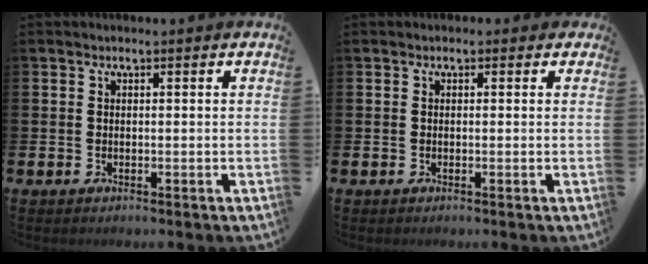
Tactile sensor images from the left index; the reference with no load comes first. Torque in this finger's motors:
{"motor_torque": [1.06, -0.94, 0.16, 0.08]}